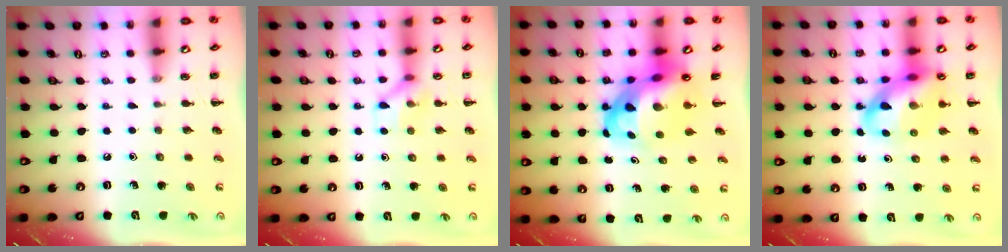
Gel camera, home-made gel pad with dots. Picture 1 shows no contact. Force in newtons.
{"total": 8.7, "press": 8.7, "slide": 0.6}
{"total": 9.5, "press": 9.1, "slide": 2.7}
{"total": 16.1, "press": 15.5, "slide": 4.4}